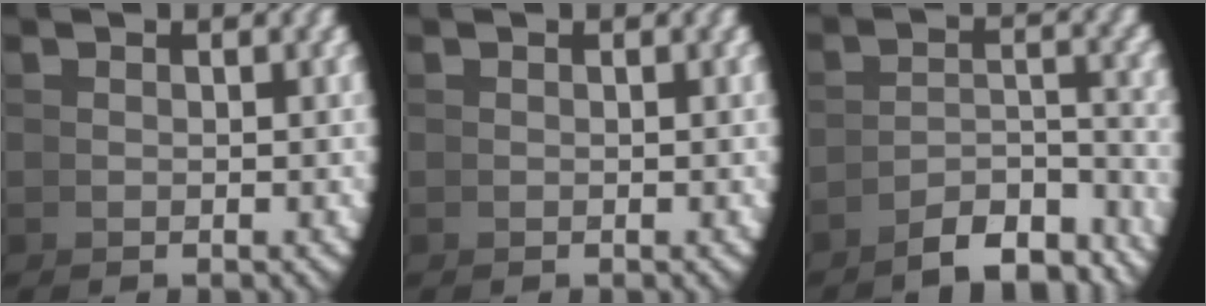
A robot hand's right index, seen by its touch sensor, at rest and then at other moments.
{"total": 0.0}
{"total": 6.7, "force": [-5.8, 1.1, 3.0], "torque": [-0.031, -0.012, -0.087]}